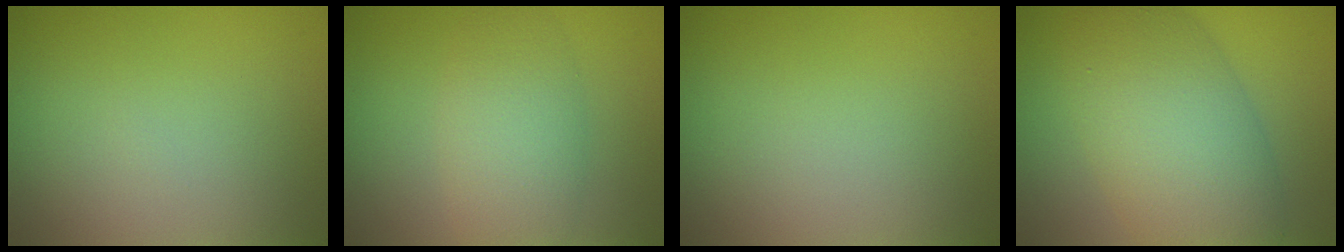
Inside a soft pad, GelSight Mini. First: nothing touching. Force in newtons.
{"total": 4.8, "press": 4.8, "slide": 0.3}
{"total": 0.0}
{"total": 9.0, "press": 9.0, "slide": 0.4}